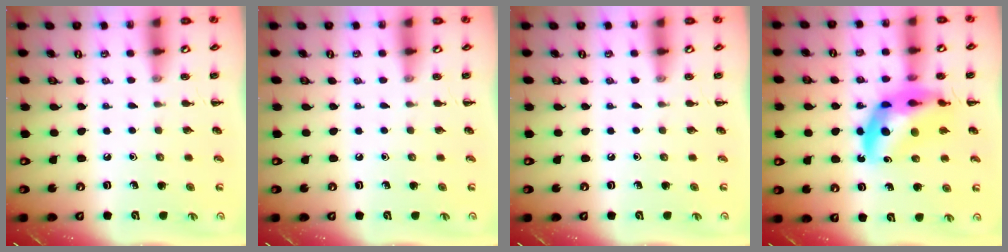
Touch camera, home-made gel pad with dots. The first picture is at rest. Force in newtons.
{"total": 0.0}
{"total": 0.0}
{"total": 15.6, "press": 15.0, "slide": 4.3}